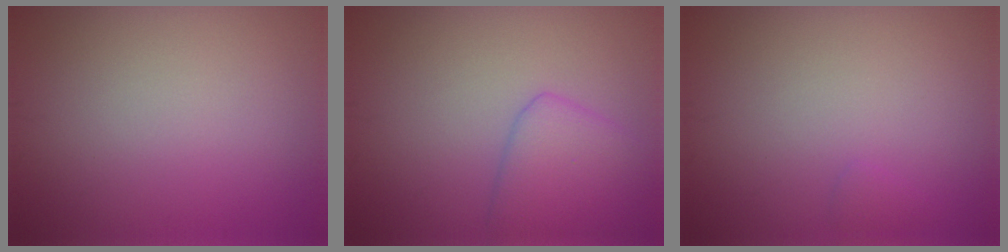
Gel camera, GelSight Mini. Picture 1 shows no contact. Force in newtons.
{"total": 3.8, "press": 3.8, "slide": 0.1}
{"total": 0.6, "press": 0.6, "slide": 0.0}